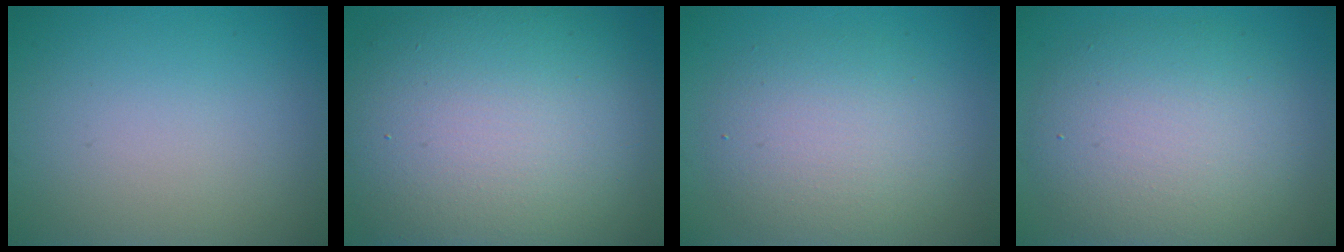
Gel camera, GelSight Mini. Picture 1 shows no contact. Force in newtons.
{"total": 14.6, "press": 14.6, "slide": 0.4}
{"total": 4.8, "press": 4.8, "slide": 0.2}
{"total": 7.6, "press": 7.6, "slide": 0.2}